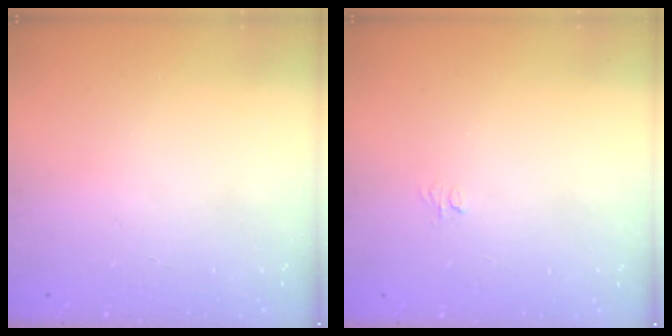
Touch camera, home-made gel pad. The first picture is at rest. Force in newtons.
{"total": 3.1, "press": 3.0, "slide": 0.3}